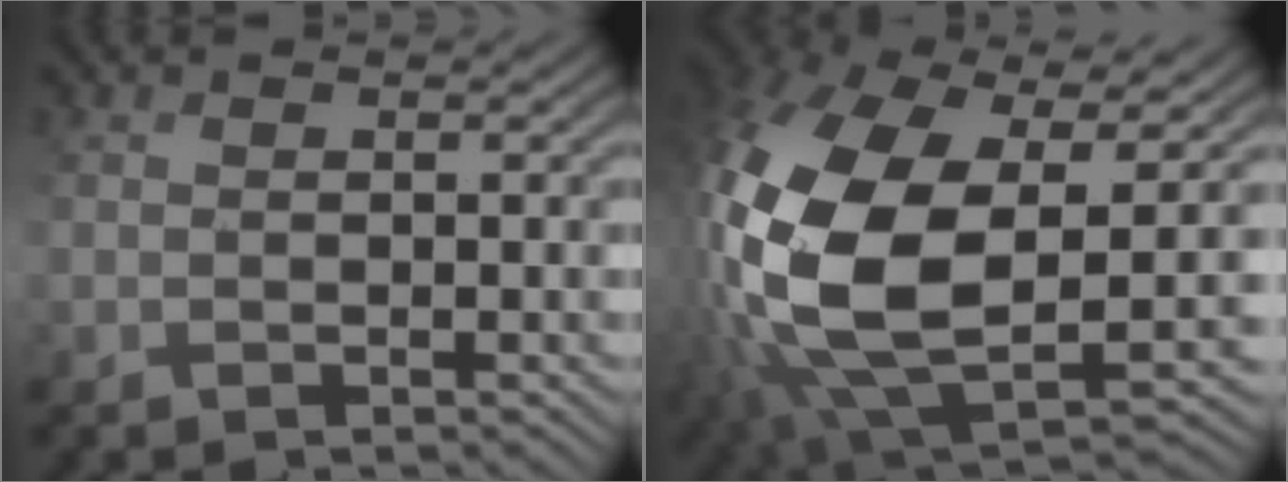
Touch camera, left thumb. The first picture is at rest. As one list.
[{"total": 17.2, "force": [-0.2, 9.2, 14.5], "torque": [-0.371, -0.033, 0.018]}]